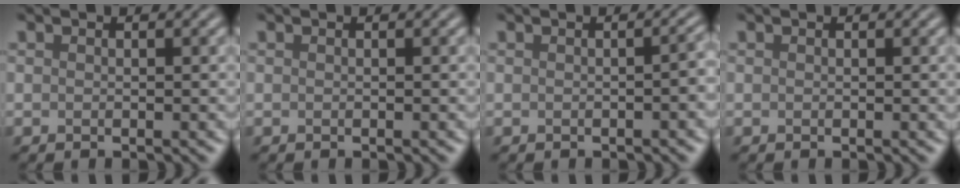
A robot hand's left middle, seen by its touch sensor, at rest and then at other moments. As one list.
[{"total": 0.0}, {"total": 1.7, "force": [-0.4, 0.6, 1.6], "torque": [-0.014, 0.005, -0.003]}, {"total": 0.0}]